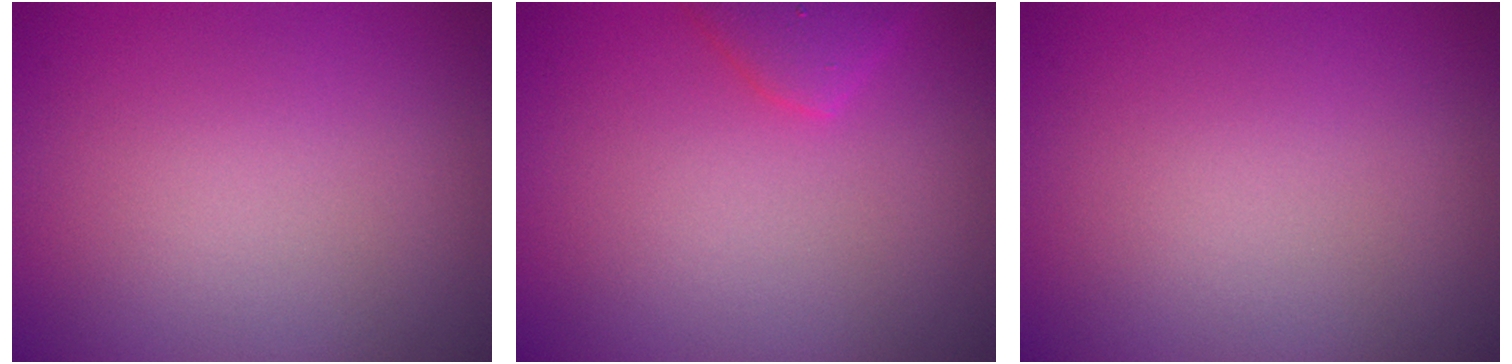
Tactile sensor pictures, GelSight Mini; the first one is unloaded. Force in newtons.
{"total": 2.1, "press": 2.1, "slide": 0.1}
{"total": 0.0}